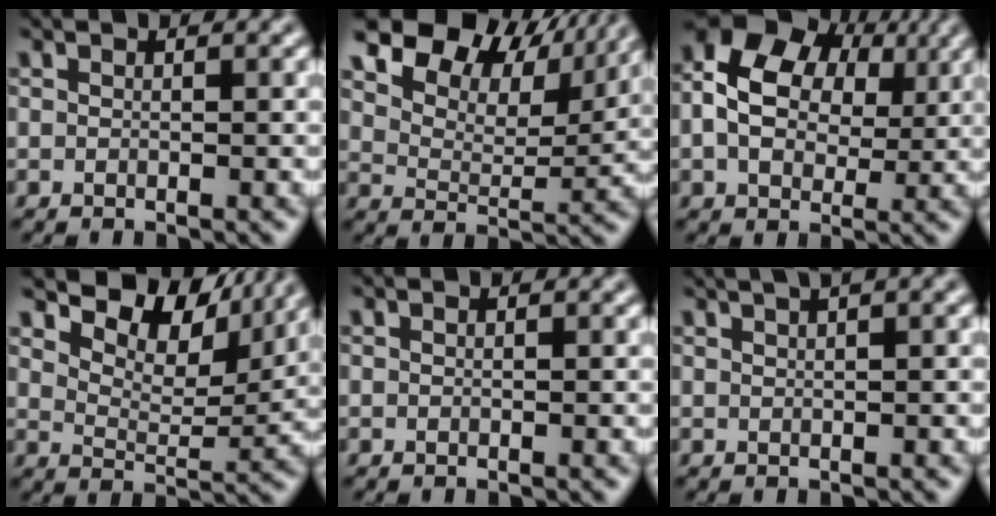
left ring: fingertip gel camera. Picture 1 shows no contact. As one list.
[{"total": 11.9, "force": [9.1, 5.2, 5.8], "torque": [-0.114, 0.013, 0.132]}, {"total": 8.7, "force": [1.9, 6.2, 5.7], "torque": [-0.106, 0.017, 0.018]}, {"total": 8.2, "force": [6.6, 2.9, 3.9], "torque": [-0.066, 0.001, 0.093]}, {"total": 0.0}, {"total": 3.4, "force": [2.1, 1.0, 2.5], "torque": [-0.028, 0.008, 0.026]}]